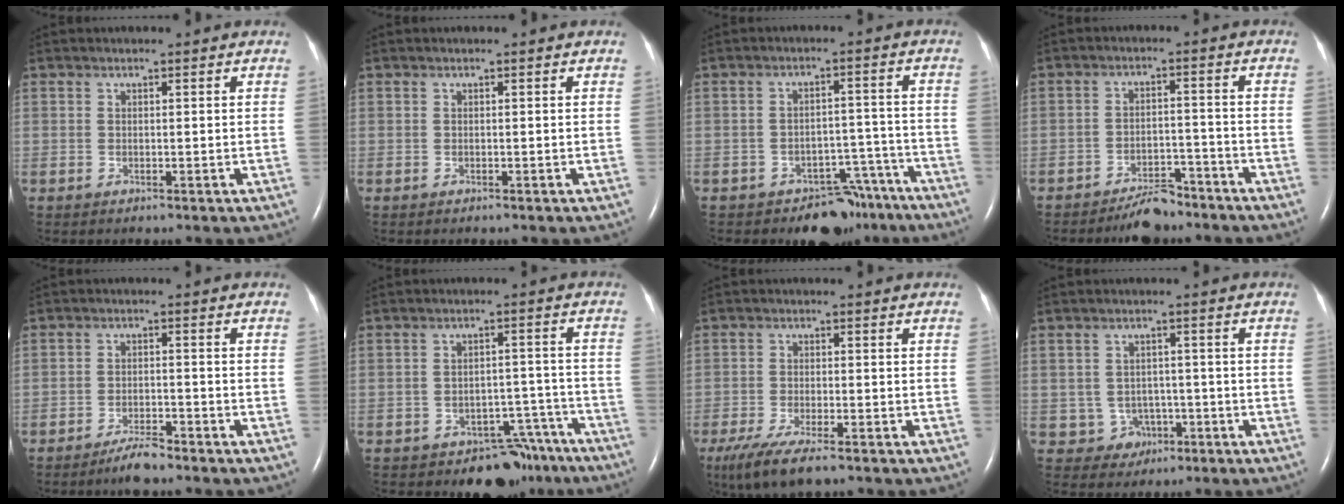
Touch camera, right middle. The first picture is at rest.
{"total": 0.0}
{"total": 8.0, "force": [-6.6, 4.3, 1.0], "torque": [0.014, 0.045, -0.091]}
{"total": 5.8, "force": [-5.1, 2.0, 1.8], "torque": [-0.029, 0.000, -0.082]}
{"total": 3.8, "force": [-3.3, 0.4, 1.7], "torque": [-0.039, -0.006, -0.060]}
{"total": 8.3, "force": [-6.9, 4.5, 0.8], "torque": [0.020, 0.045, -0.090]}
{"total": 8.5, "force": [-6.0, 1.8, 5.8], "torque": [-0.102, -0.021, -0.097]}
{"total": 3.3, "force": [-1.2, 3.0, 0.0], "torque": [0.005, 0.013, -0.010]}